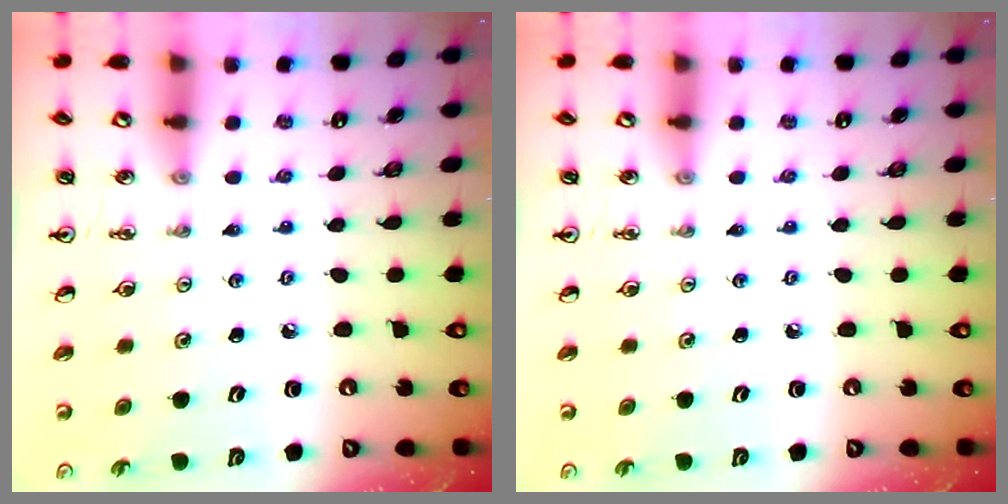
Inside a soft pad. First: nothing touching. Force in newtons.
{"total": 0.0}